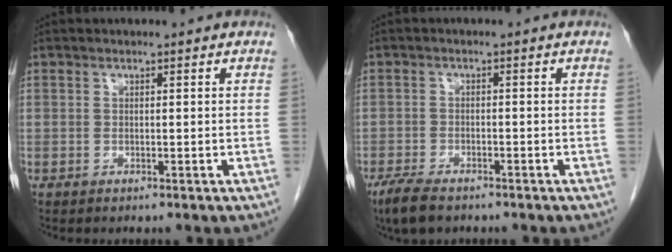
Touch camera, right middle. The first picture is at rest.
{"total": 5.6, "force": [-4.3, 1.7, 3.1], "torque": [-0.061, -0.011, -0.071]}